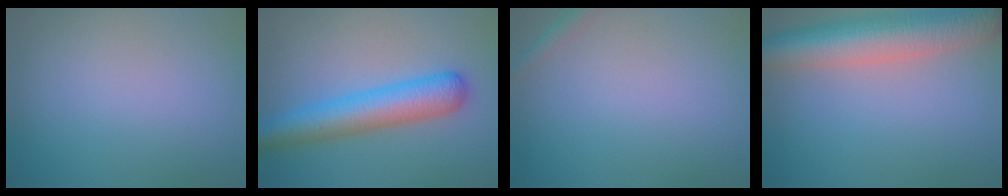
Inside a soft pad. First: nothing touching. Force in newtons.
{"total": 6.3, "press": 6.3, "slide": 0.3}
{"total": 1.3, "press": 1.3, "slide": 0.1}
{"total": 8.5, "press": 8.5, "slide": 0.4}